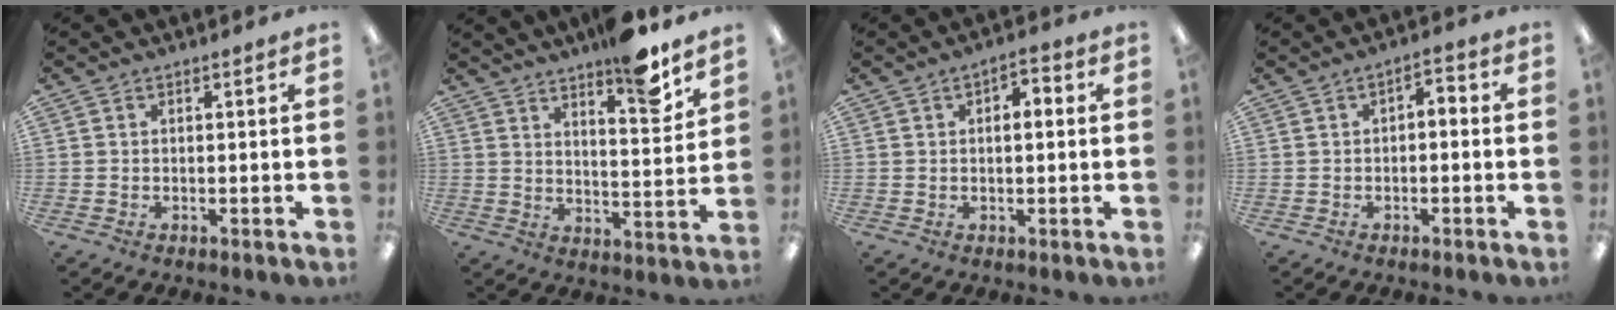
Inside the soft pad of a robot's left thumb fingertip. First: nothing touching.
{"total": 10.1, "force": [8.3, 2.0, 5.5], "torque": [-0.059, -0.062, 0.136]}
{"total": 2.6, "force": [0.1, 1.6, 2.0], "torque": [-0.029, 0.006, -0.003]}
{"total": 3.0, "force": [-2.0, 1.6, 1.6], "torque": [-0.024, 0.016, -0.039]}